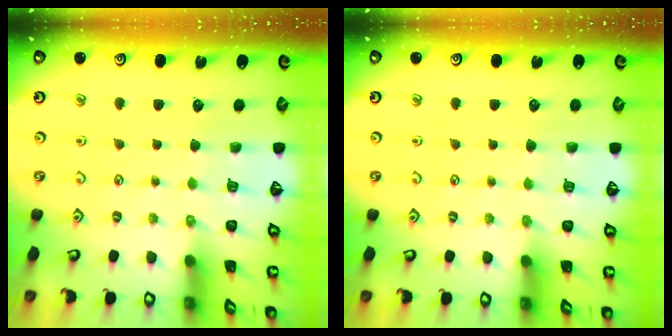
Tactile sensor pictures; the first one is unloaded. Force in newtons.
{"total": 0.0}